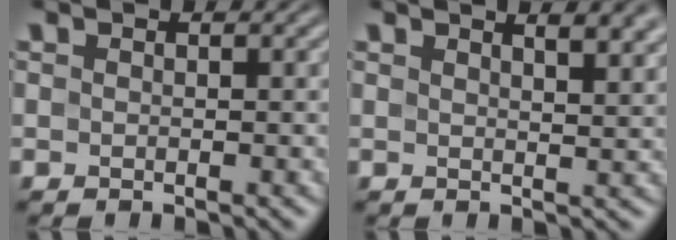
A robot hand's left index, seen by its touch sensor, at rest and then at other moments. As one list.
[{"total": 4.7, "force": [3.1, 1.7, 3.2], "torque": [-0.013, 0.025, 0.024]}]